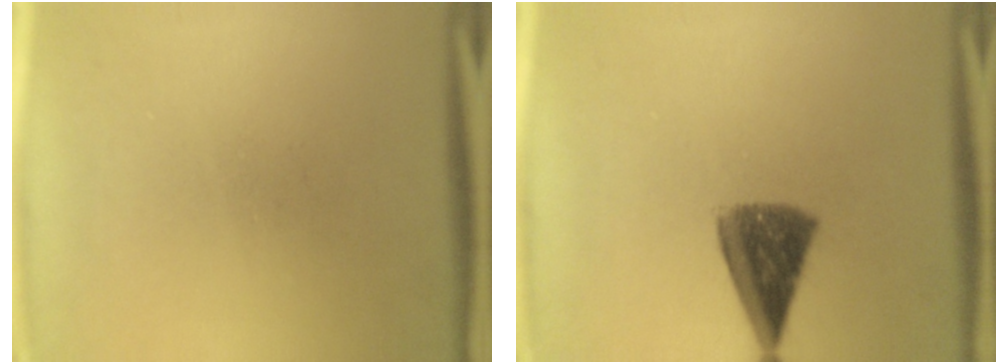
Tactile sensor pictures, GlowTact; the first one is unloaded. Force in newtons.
{"total": 8.8}